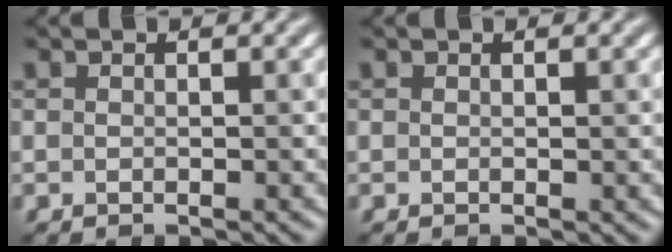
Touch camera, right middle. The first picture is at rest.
{"total": 0.0}